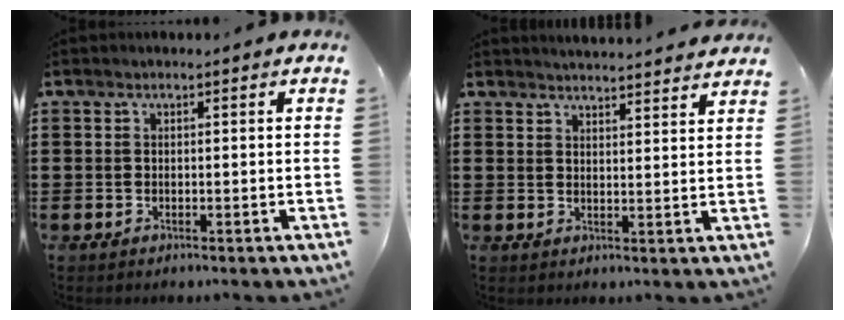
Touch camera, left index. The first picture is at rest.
{"total": 3.0, "force": [3.0, -0.4, 0.0], "torque": [-0.002, -0.019, 0.053]}